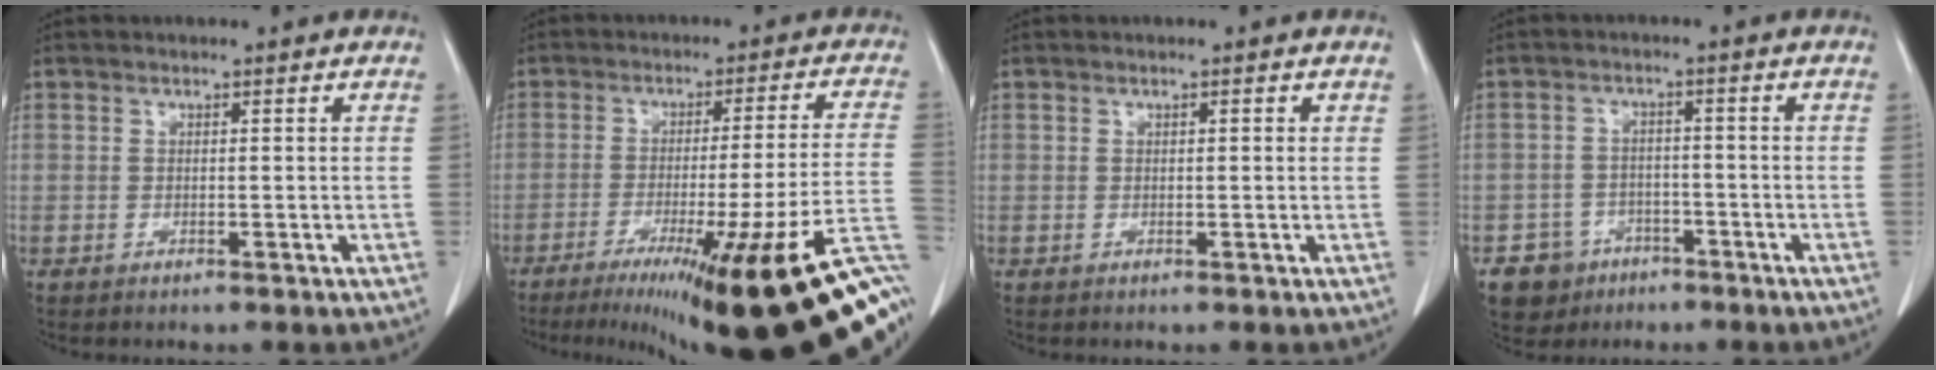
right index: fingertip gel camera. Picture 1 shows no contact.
{"total": 28.9, "force": [-16.5, 0.7, 23.7], "torque": [-0.209, -0.031, -0.235]}
{"total": 0.6, "force": [0.3, 0.2, 0.5], "torque": [-0.008, 0.001, 0.003]}
{"total": 5.7, "force": [-3.2, 4.6, 0.4], "torque": [-0.005, 0.011, -0.048]}